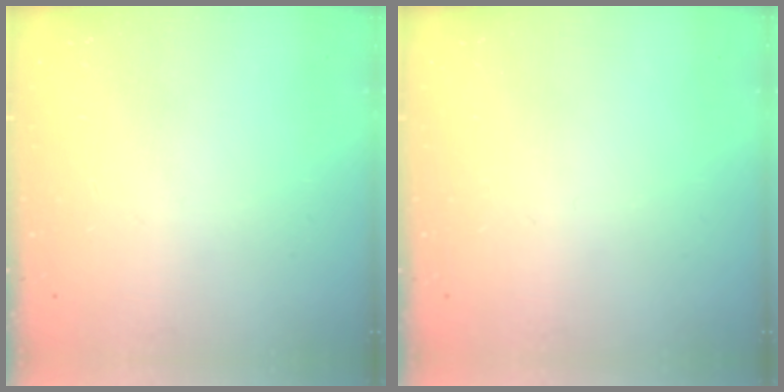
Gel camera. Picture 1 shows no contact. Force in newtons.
{"total": 0.0}